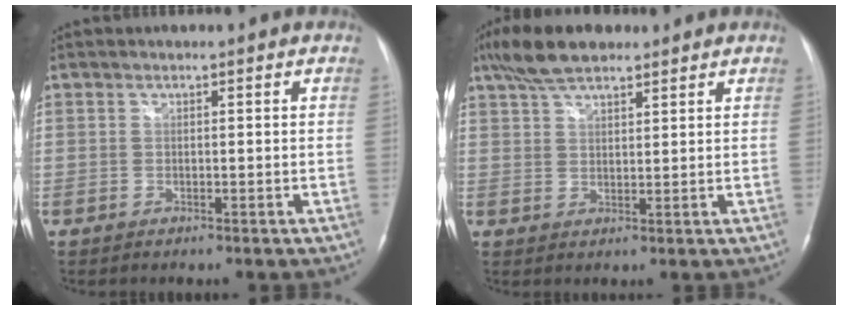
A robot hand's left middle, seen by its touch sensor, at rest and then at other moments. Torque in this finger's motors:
{"motor_torque": [0.90, -0.35, 0.02, 0.10]}